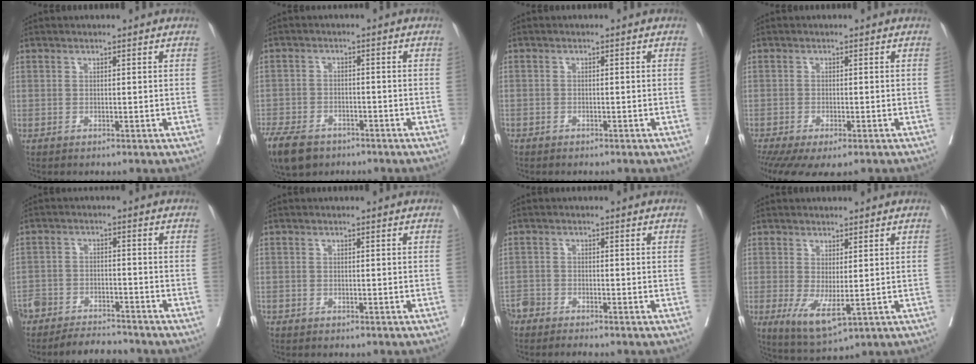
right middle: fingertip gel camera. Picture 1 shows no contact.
{"total": 11.2, "force": [-7.8, 6.2, 5.2], "torque": [-0.119, -0.013, -0.126]}
{"total": 1.0, "force": [-0.8, 0.6, 0.0], "torque": [-0.010, 0.002, -0.016]}
{"total": 9.5, "force": [-7.1, 2.8, 5.6], "torque": [-0.092, -0.010, -0.108]}
{"total": 8.4, "force": [-8.0, 2.0, 1.6], "torque": [-0.018, 0.007, -0.127]}
{"total": 1.0, "force": [-0.8, 0.6, 0.0], "torque": [-0.010, 0.002, -0.016]}
{"total": 4.4, "force": [-4.3, 0.9, 0.9], "torque": [-0.005, -0.011, -0.080]}
{"total": 5.9, "force": [-1.1, 2.0, 5.5], "torque": [-0.105, -0.021, -0.006]}